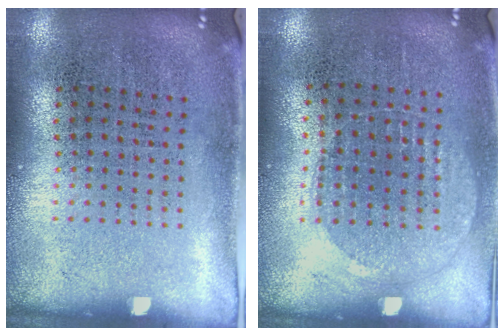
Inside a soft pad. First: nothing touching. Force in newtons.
{"total": 1.0, "press": 0.9, "slide": 0.4}